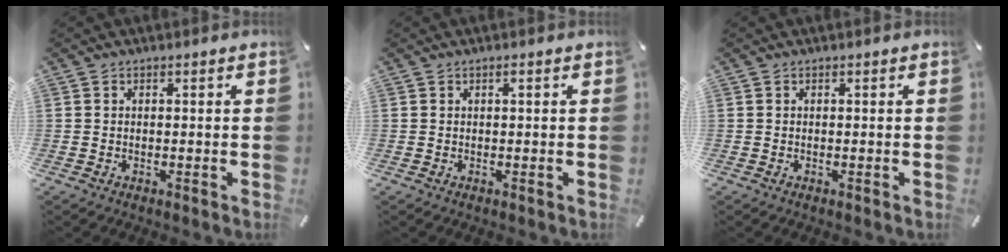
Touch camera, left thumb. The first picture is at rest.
{"total": 0.6, "force": [0.2, 0.1, 0.5], "torque": [-0.011, 0.000, 0.003]}
{"total": 0.0}